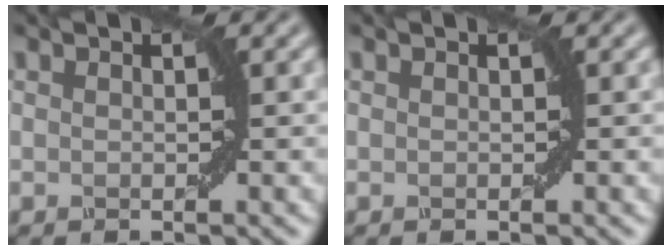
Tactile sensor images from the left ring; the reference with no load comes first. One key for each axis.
{"total": 0.0}